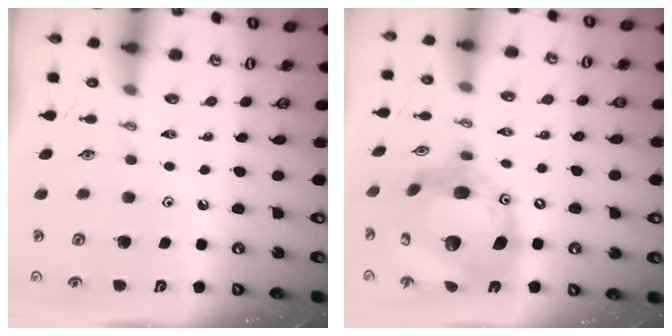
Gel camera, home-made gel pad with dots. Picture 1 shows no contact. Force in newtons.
{"total": 23.1, "press": 23.0, "slide": 2.3}